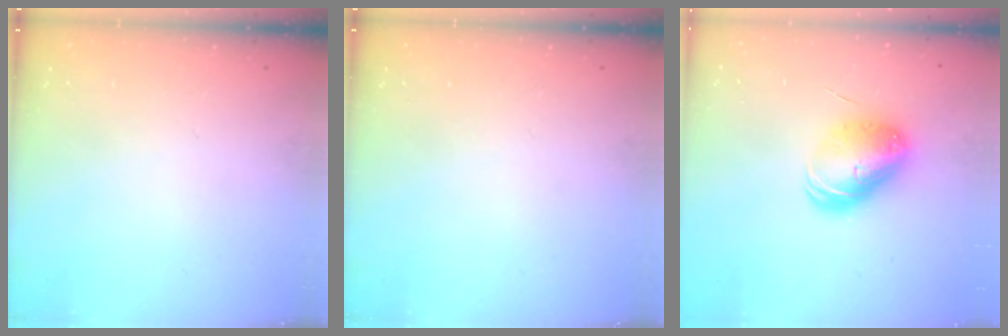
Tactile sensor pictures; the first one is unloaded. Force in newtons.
{"total": 0.0}
{"total": 10.3, "press": 10.1, "slide": 1.8}